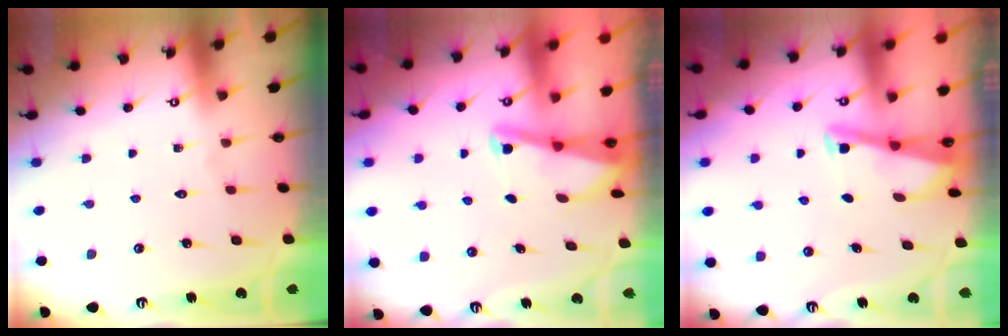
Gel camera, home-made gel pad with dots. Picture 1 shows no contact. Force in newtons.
{"total": 2.3, "press": 2.2, "slide": 0.4}
{"total": 2.8, "press": 2.8, "slide": 0.4}